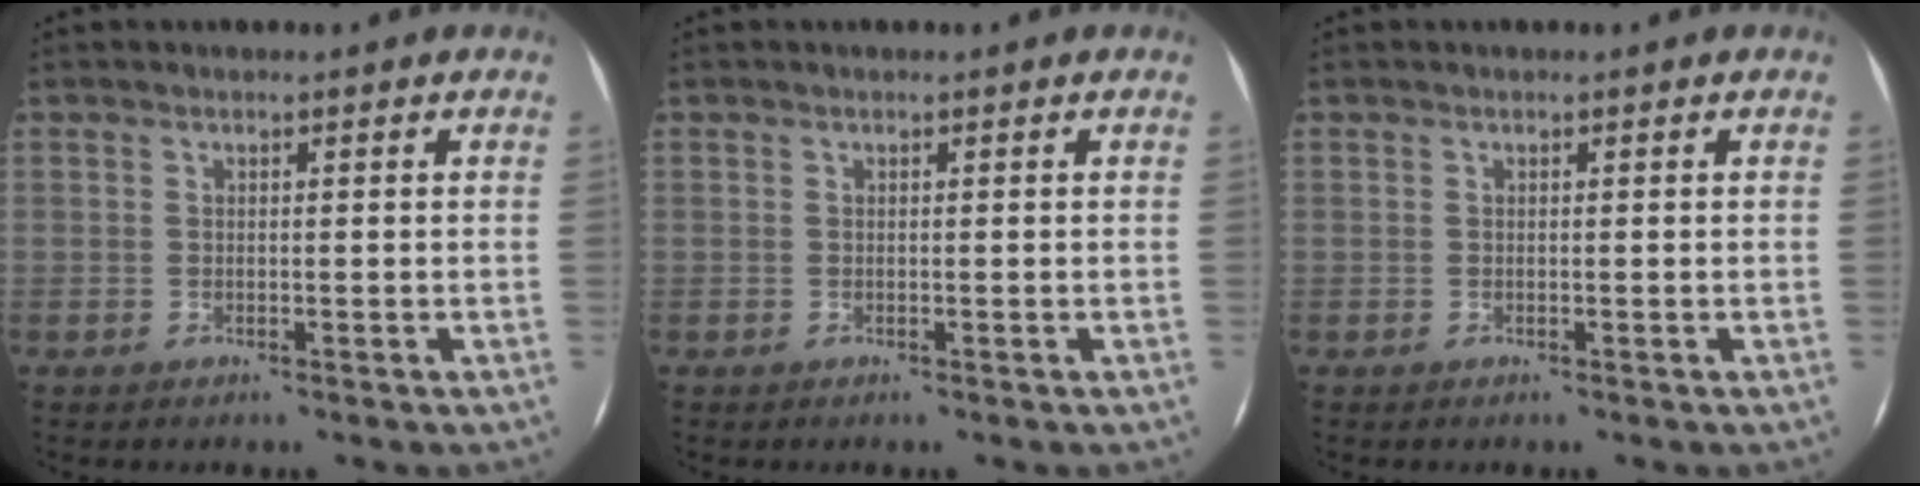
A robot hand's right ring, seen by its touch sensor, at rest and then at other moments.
{"total": 0.0}
{"total": 0.0}